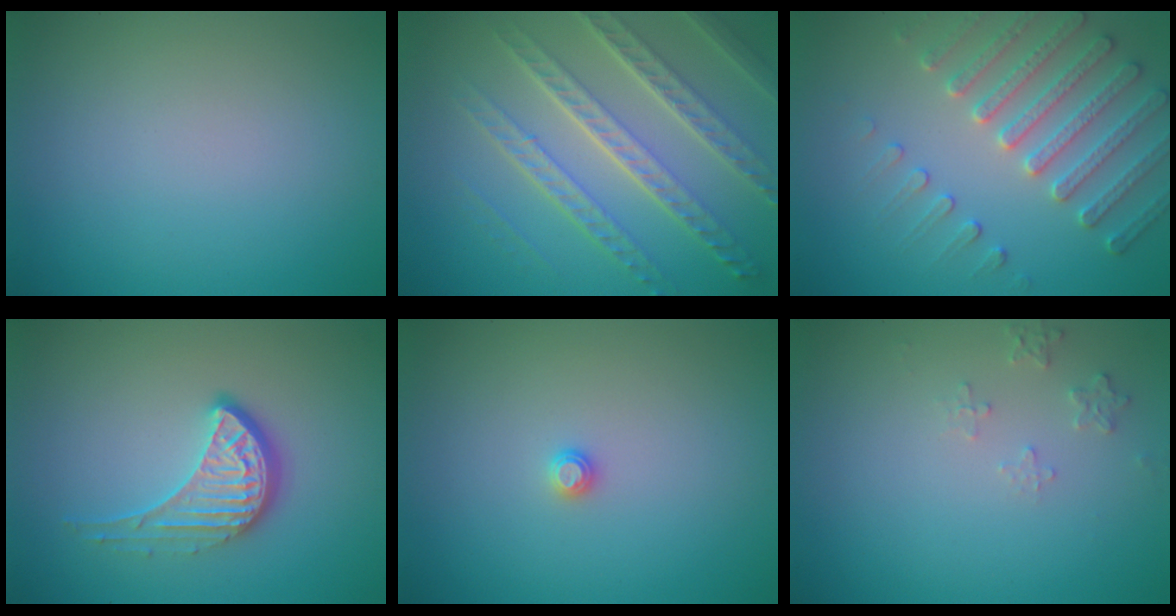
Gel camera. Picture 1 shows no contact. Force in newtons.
{"total": 7.1, "press": 5.0, "slide": 5.0}
{"total": 4.4, "press": 4.3, "slide": 1.2}
{"total": 4.1, "press": 3.0, "slide": 2.8}
{"total": 0.8, "press": 0.8, "slide": 0.1}
{"total": 1.3, "press": 1.3, "slide": 0.2}